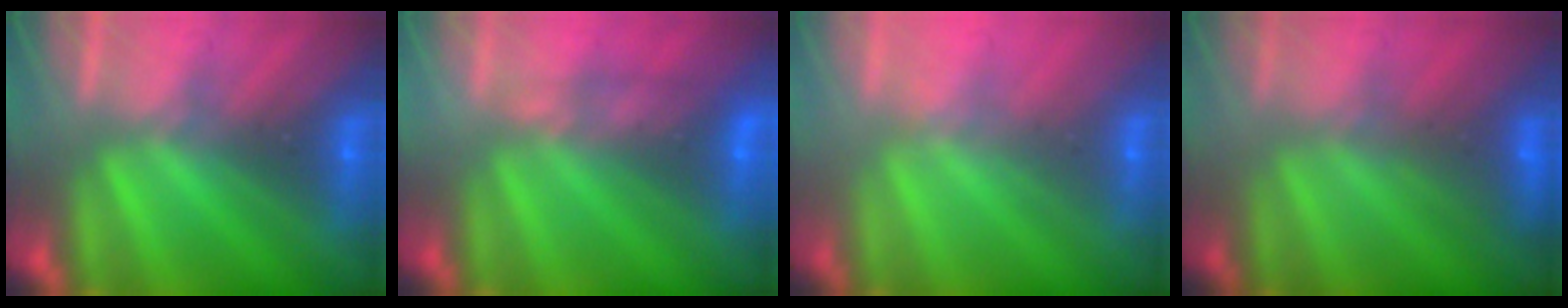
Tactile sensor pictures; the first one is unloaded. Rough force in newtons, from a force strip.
{"total": 4.4}
{"total": 2.0}
{"total": 3.0}